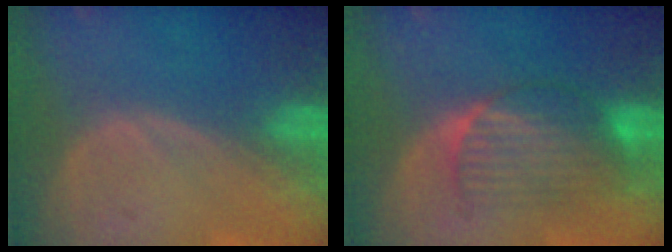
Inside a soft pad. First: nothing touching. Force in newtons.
{"total": 6.8, "press": 6.6, "slide": 1.4}